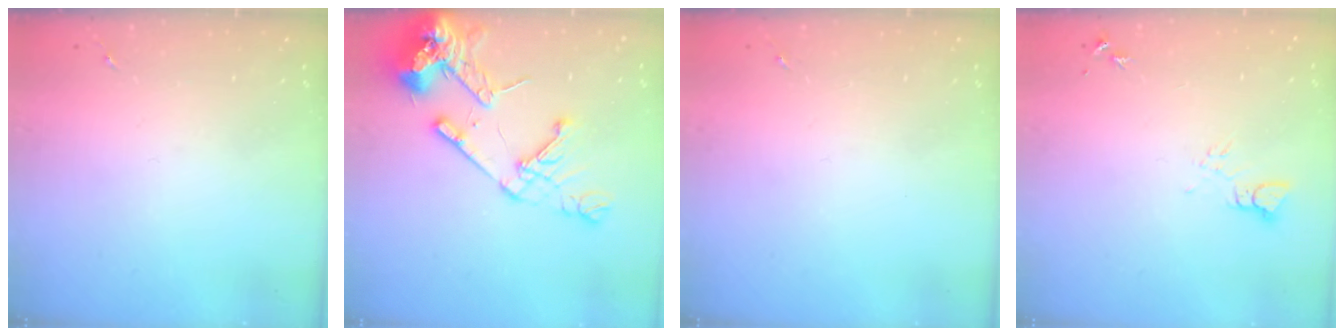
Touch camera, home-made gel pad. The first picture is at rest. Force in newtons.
{"total": 19.4, "press": 19.2, "slide": 2.7}
{"total": 0.0}
{"total": 4.4, "press": 4.4, "slide": 0.4}